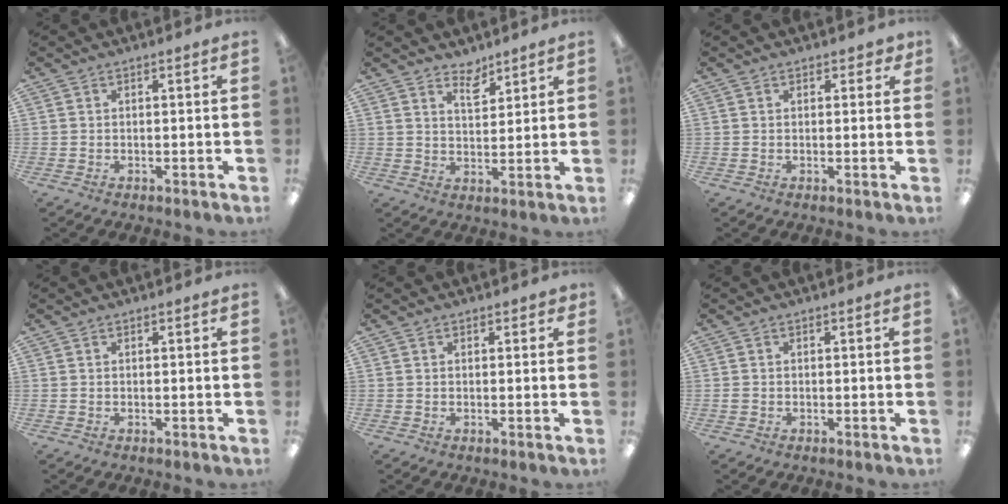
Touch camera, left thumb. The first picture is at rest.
{"total": 4.7, "force": [4.1, 1.8, 1.4], "torque": [-0.015, -0.027, 0.071]}
{"total": 1.8, "force": [1.1, 1.2, 0.6], "torque": [0.002, -0.002, 0.016]}
{"total": 0.0}
{"total": 1.0, "force": [0.7, 0.7, 0.2], "torque": [0.002, 0.000, 0.010]}
{"total": 0.6, "force": [-0.2, 0.6, 0.0], "torque": [0.000, 0.004, -0.006]}